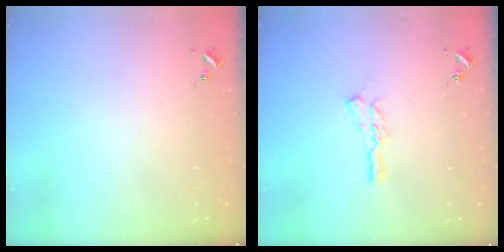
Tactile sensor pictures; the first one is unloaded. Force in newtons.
{"total": 7.5, "press": 7.5, "slide": 0.3}